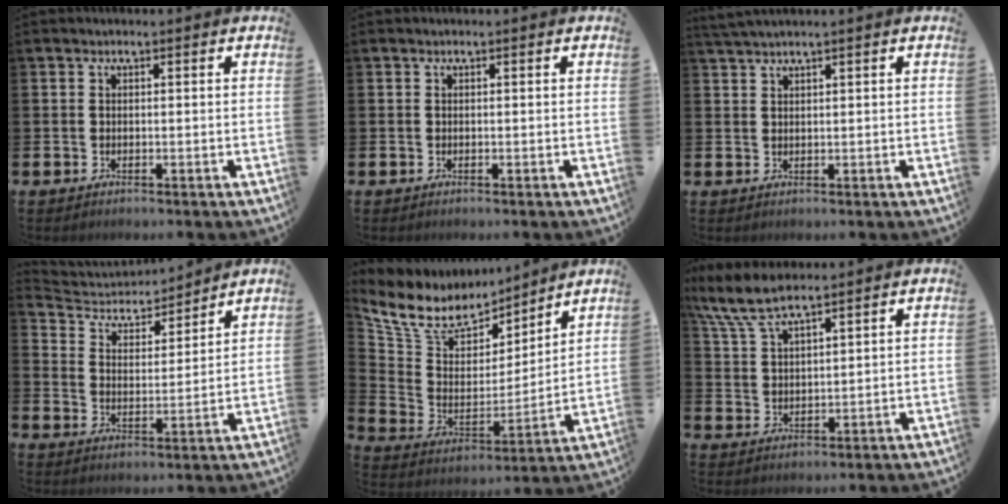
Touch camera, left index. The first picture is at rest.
{"total": 0.0}
{"total": 1.8, "force": [1.7, -0.3, 0.6], "torque": [-0.018, 0.000, 0.033]}
{"total": 5.0, "force": [4.8, 1.5, 0.5], "torque": [-0.041, -0.039, 0.079]}
{"total": 9.9, "force": [8.6, 4.3, 2.3], "torque": [-0.102, -0.055, 0.156]}
{"total": 7.3, "force": [6.5, 1.0, 3.1], "torque": [-0.085, -0.018, 0.120]}